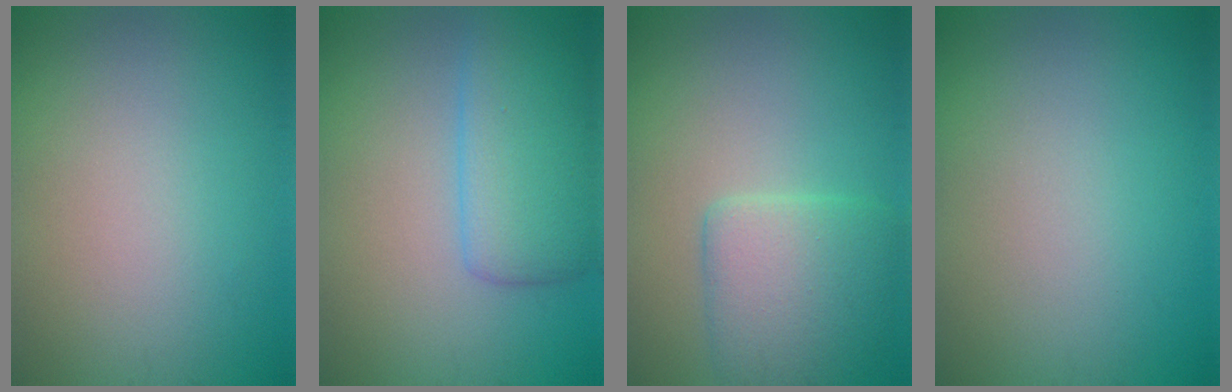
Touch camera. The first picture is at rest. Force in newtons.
{"total": 4.6, "press": 4.6, "slide": 0.2}
{"total": 4.6, "press": 4.6, "slide": 0.5}
{"total": 0.0}